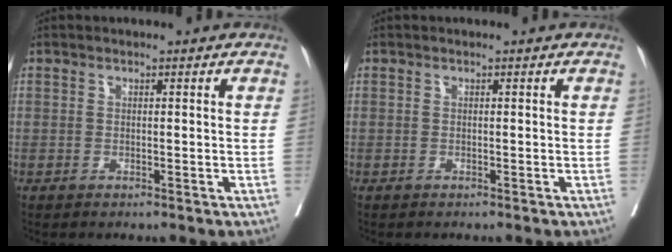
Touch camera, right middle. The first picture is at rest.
{"total": 0.0}